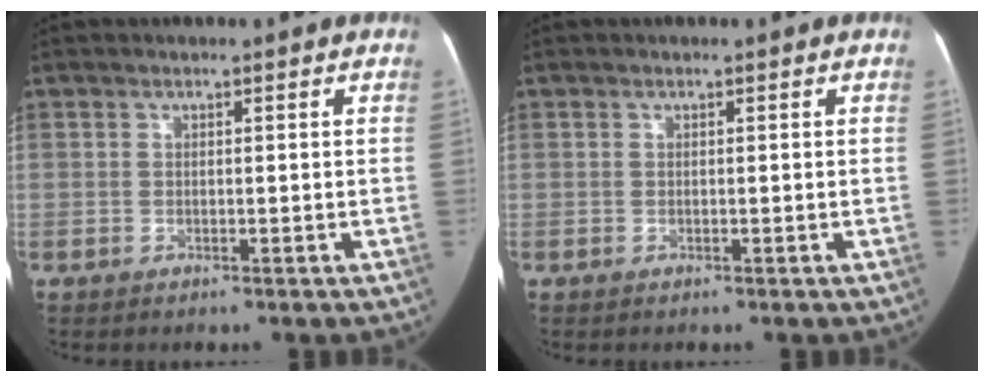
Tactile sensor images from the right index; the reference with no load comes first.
{"total": 0.0}